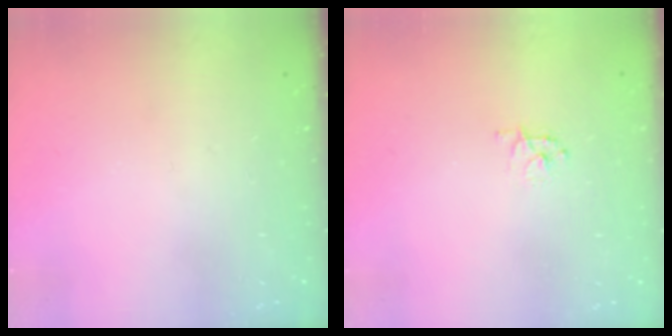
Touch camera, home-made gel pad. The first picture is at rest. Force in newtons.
{"total": 3.3, "press": 3.2, "slide": 0.3}